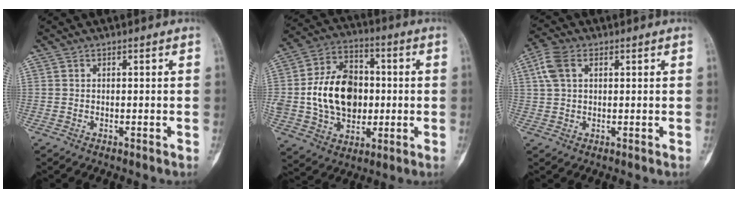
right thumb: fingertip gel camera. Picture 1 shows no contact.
{"total": 18.0, "force": [0.0, 13.1, 12.3], "torque": [-0.185, 0.020, 0.007]}
{"total": 5.7, "force": [2.0, 3.4, 4.0], "torque": [-0.093, 0.014, 0.041]}